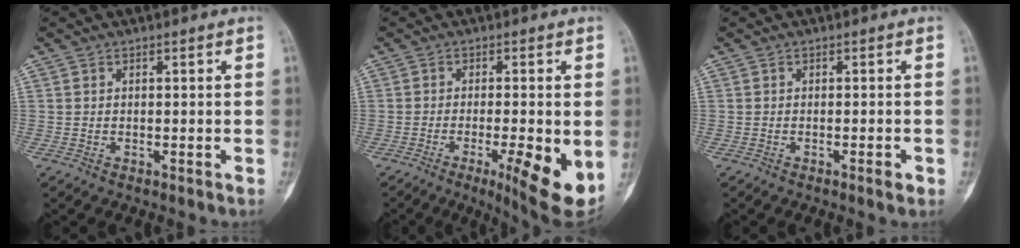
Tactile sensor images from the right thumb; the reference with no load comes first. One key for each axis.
{"total": 11.3, "fx": -3.2, "fy": 2.3, "fz": 10.6, "tx": -0.143, "ty": -0.020, "tz": -0.043}
{"total": 1.5, "fx": -0.8, "fy": 0.4, "fz": 1.3, "tx": -0.017, "ty": 0.000, "tz": -0.011}